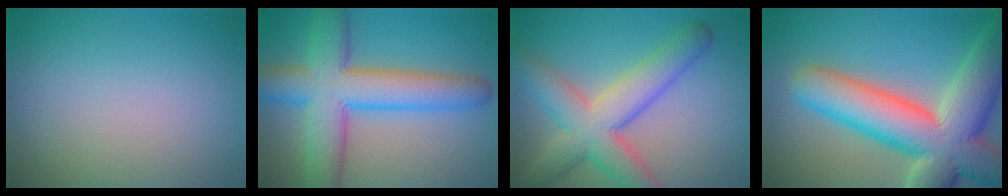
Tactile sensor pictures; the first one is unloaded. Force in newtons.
{"total": 9.2, "press": 9.2, "slide": 0.3}
{"total": 7.4, "press": 7.4, "slide": 0.2}
{"total": 13.7, "press": 13.6, "slide": 1.1}